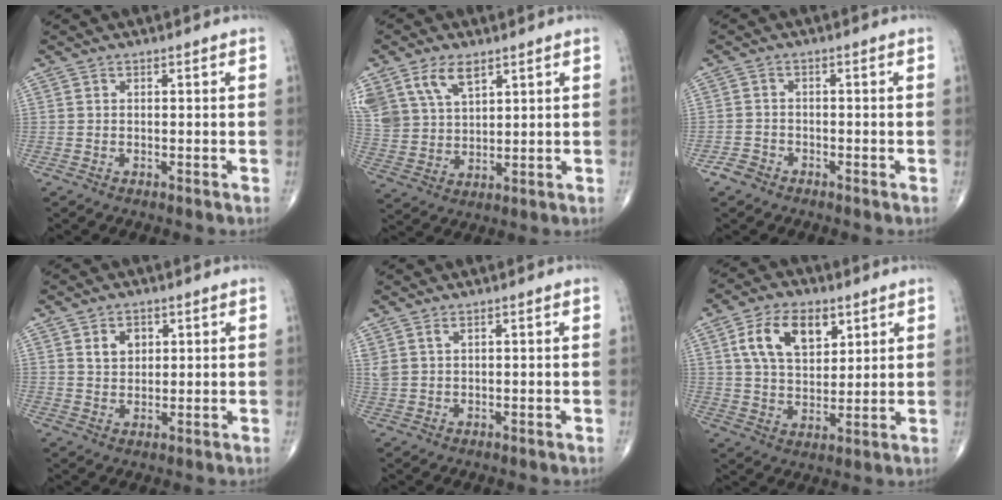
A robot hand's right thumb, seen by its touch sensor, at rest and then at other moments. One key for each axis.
{"total": 12.2, "fx": 6.9, "fy": 7.3, "fz": 7.0, "tx": -0.138, "ty": -0.011, "tz": 0.144}
{"total": 2.4, "fx": -1.7, "fy": 1.5, "fz": 0.4, "tx": -0.009, "ty": 0.007, "tz": -0.034}
{"total": 4.2, "fx": 1.8, "fy": 3.1, "fz": 2.3, "tx": -0.023, "ty": -0.012, "tz": 0.033}
{"total": 2.3, "fx": 1.5, "fy": 1.0, "fz": 1.4, "tx": -0.036, "ty": 0.006, "tz": 0.040}
{"total": 12.0, "fx": 5.0, "fy": 7.1, "fz": 8.3, "tx": -0.127, "ty": -0.014, "tz": 0.095}